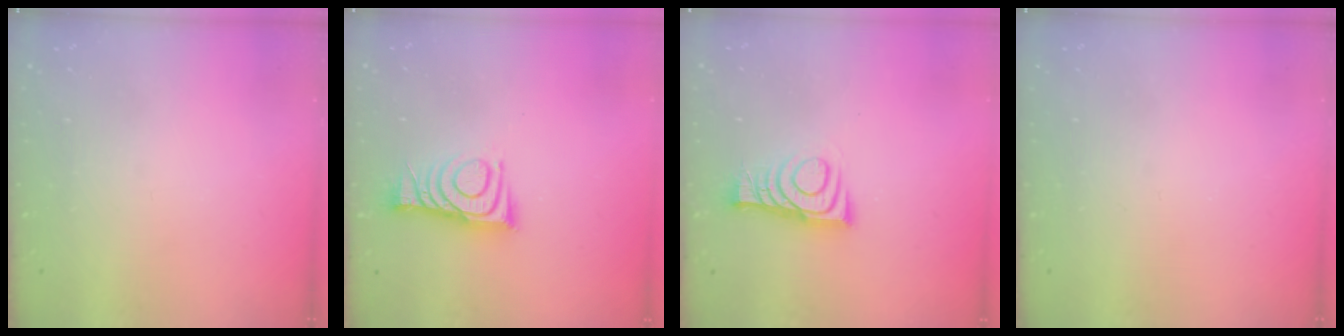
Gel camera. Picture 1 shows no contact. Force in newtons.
{"total": 10.0, "press": 10.0, "slide": 0.5}
{"total": 9.5, "press": 9.5, "slide": 0.3}
{"total": 0.0}